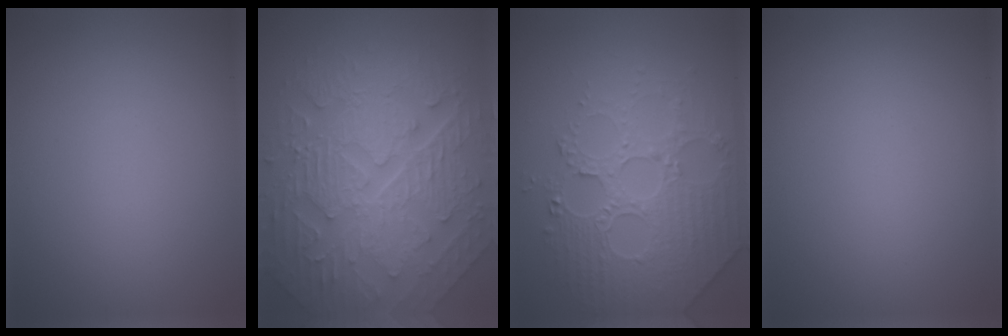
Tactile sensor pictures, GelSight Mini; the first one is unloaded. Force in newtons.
{"total": 10.2, "press": 7.0, "slide": 7.5}
{"total": 5.2, "press": 5.0, "slide": 1.6}
{"total": 0.0}